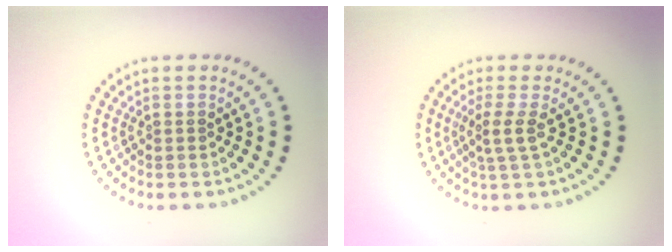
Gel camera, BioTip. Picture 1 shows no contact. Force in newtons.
{"total": 2.2, "press": 1.7, "slide": 1.4}